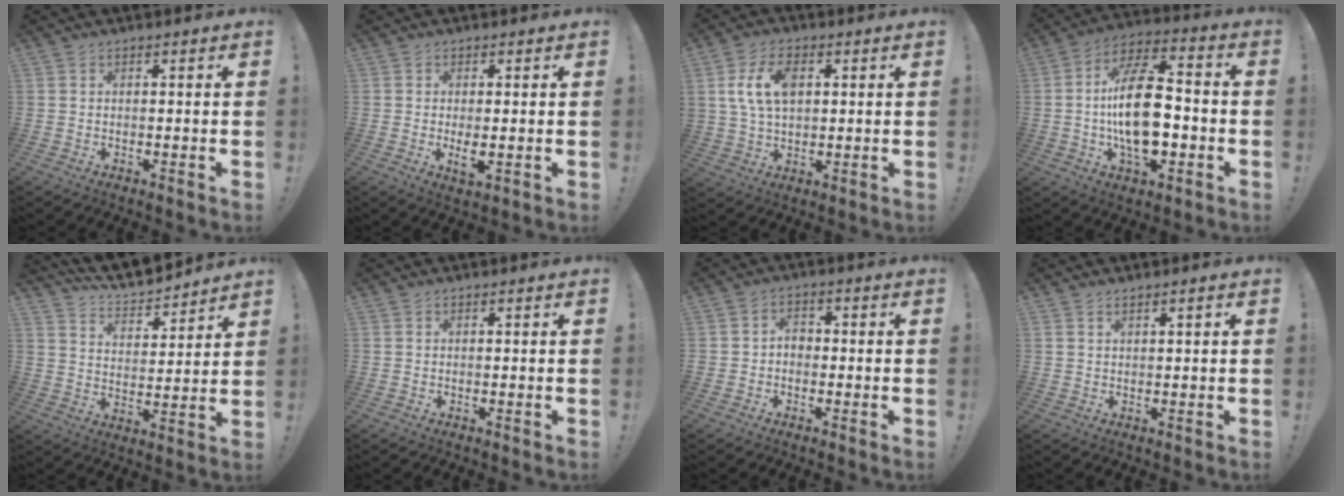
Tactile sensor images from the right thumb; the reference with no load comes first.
{"total": 3.6, "force": [0.1, 1.3, 3.4], "torque": [-0.056, -0.006, 0.001]}
{"total": 10.8, "force": [2.8, 7.0, 7.7], "torque": [-0.144, 0.008, 0.053]}
{"total": 19.8, "force": [-2.4, 10.4, 16.7], "torque": [-0.308, 0.007, -0.045]}
{"total": 9.7, "force": [9.1, 2.5, 2.3], "torque": [-0.062, -0.076, 0.166]}
{"total": 0.0}
{"total": 3.2, "force": [-1.2, 2.3, 1.8], "torque": [-0.035, 0.009, -0.022]}
{"total": 1.4, "force": [0.8, 0.2, 1.2], "torque": [-0.028, 0.003, 0.014]}